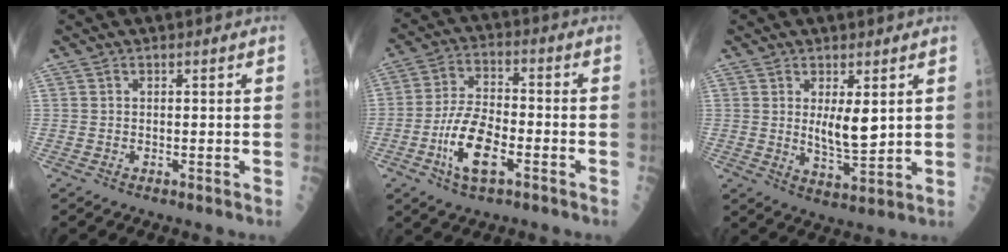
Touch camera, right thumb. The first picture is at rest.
{"total": 11.2, "force": [-4.1, 4.7, 9.3], "torque": [-0.181, 0.023, -0.076]}
{"total": 6.6, "force": [1.6, 2.3, 5.9], "torque": [-0.092, -0.024, 0.037]}